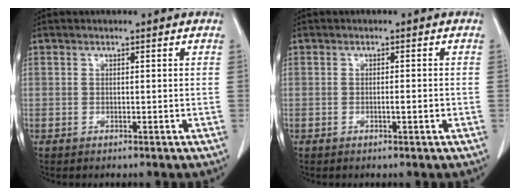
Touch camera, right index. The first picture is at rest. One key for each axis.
{"total": 1.2, "fx": -0.4, "fy": 0.2, "fz": 1.1, "tx": -0.022, "ty": 0.001, "tz": -0.004}